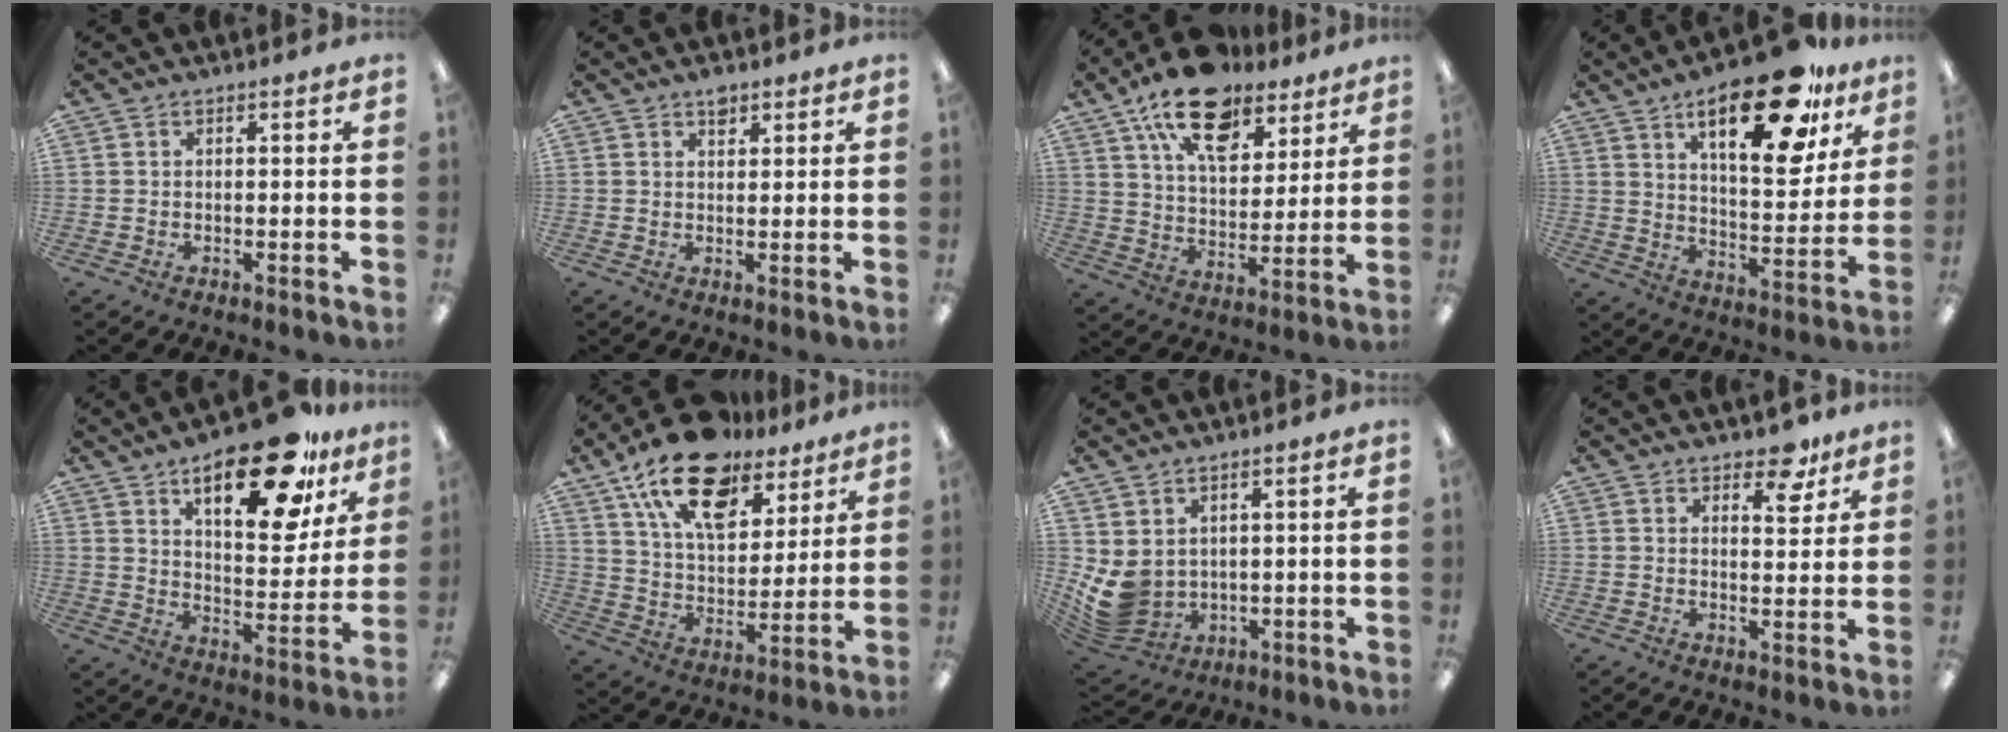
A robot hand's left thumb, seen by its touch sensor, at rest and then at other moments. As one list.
[{"total": 2.6, "force": [1.9, 1.4, 1.2], "torque": [-0.005, -0.008, 0.030]}, {"total": 18.2, "force": [12.6, 9.2, 9.5], "torque": [-0.161, -0.060, 0.223]}, {"total": 22.1, "force": [14.1, 8.0, 15.0], "torque": [-0.221, -0.076, 0.225]}, {"total": 22.0, "force": [14.3, 8.5, 14.4], "torque": [-0.204, -0.079, 0.229]}, {"total": 20.3, "force": [13.5, 10.5, 11.0], "torque": [-0.190, -0.071, 0.240]}, {"total": 7.0, "force": [1.7, 5.5, 3.9], "torque": [-0.114, -0.018, 0.039]}, {"total": 7.2, "force": [5.4, 3.3, 3.5], "torque": [-0.028, -0.030, 0.090]}]